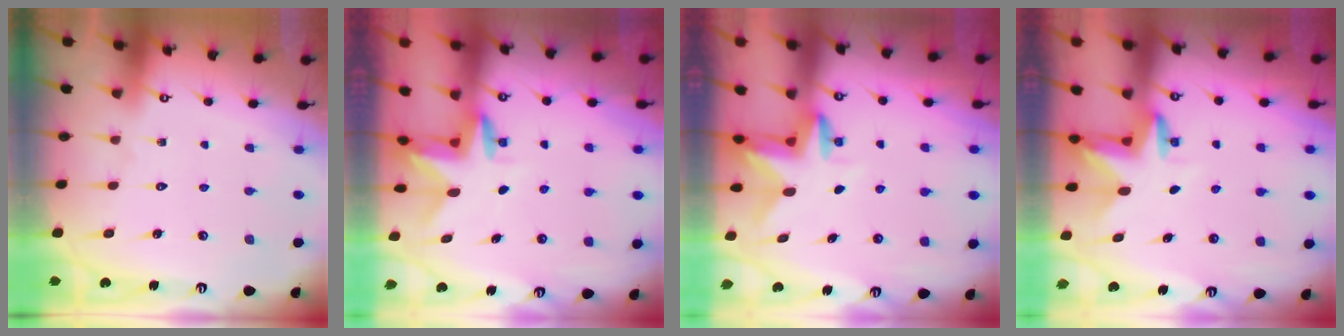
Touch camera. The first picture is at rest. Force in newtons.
{"total": 3.0, "press": 3.0, "slide": 0.2}
{"total": 3.0, "press": 3.0, "slide": 0.3}
{"total": 3.5, "press": 3.5, "slide": 0.2}